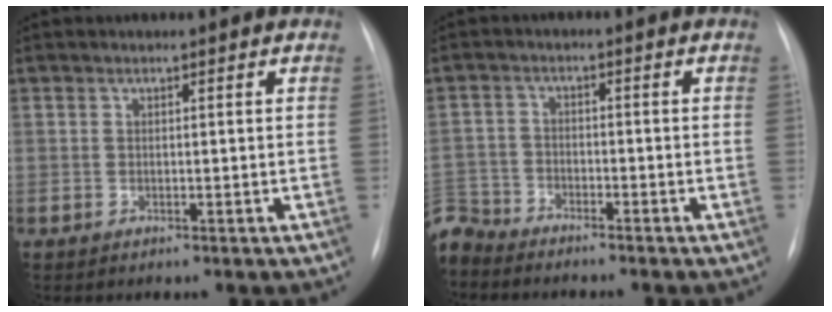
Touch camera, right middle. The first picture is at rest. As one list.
[{"total": 6.7, "force": [-6.4, 1.8, 0.5], "torque": [-0.010, -0.007, -0.128]}]